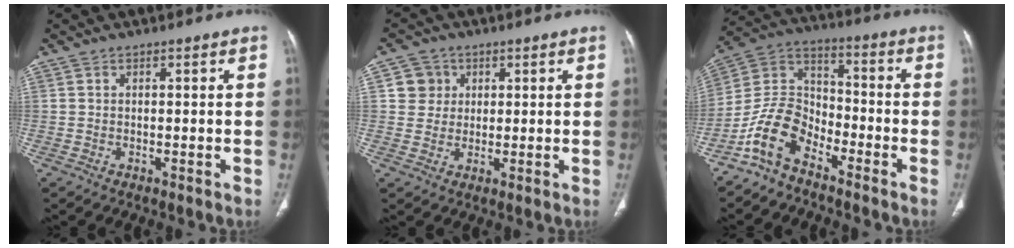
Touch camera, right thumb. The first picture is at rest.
{"total": 4.8, "force": [1.4, 4.5, 0.6], "torque": [0.015, 0.000, 0.021]}
{"total": 10.5, "force": [-7.2, 5.7, 5.1], "torque": [-0.090, 0.070, -0.156]}